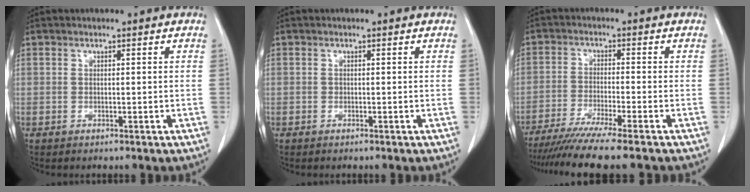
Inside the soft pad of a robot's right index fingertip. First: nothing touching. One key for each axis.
{"total": 0.0}
{"total": 11.3, "fx": -9.4, "fy": -1.1, "fz": 6.1, "tx": -0.080, "ty": -0.034, "tz": -0.148}